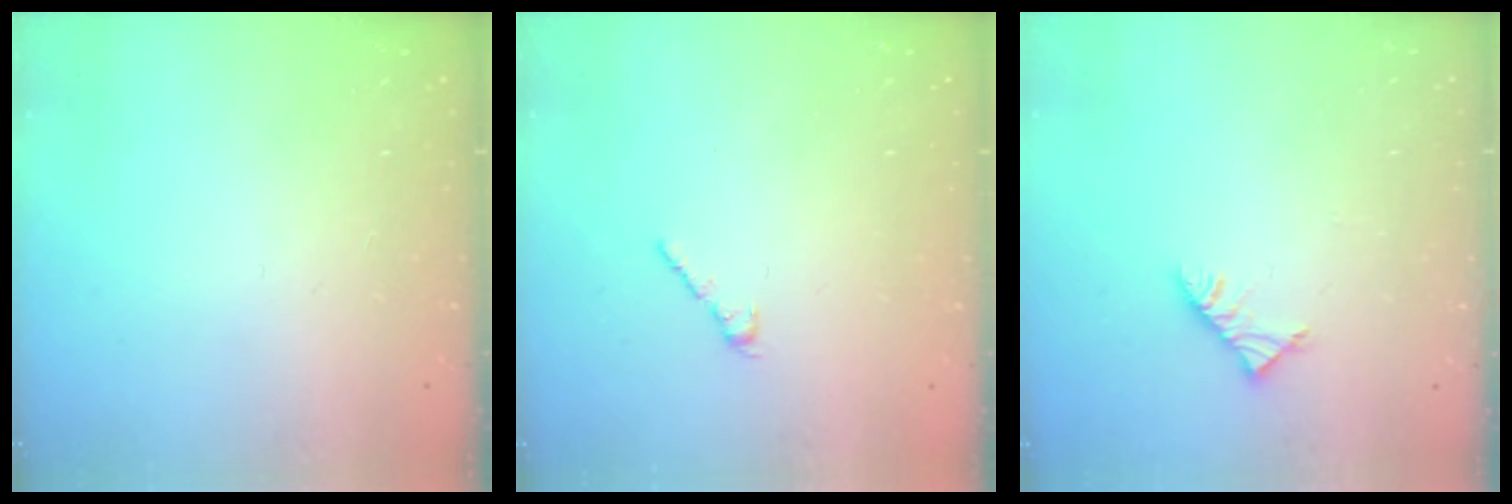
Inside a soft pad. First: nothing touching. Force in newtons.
{"total": 2.5, "press": 2.4, "slide": 0.7}
{"total": 3.4, "press": 3.3, "slide": 0.8}